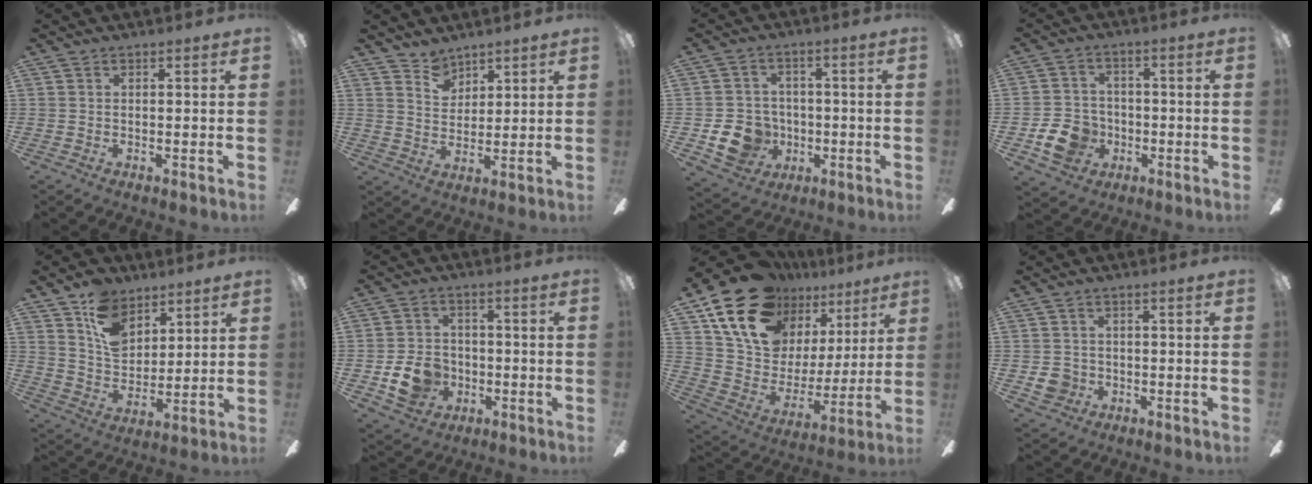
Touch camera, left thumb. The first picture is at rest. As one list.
[{"total": 5.6, "force": [4.8, 2.9, 0.3], "torque": [-0.009, -0.025, 0.090]}, {"total": 10.8, "force": [-3.0, 9.3, 4.6], "torque": [-0.102, 0.024, -0.049]}, {"total": 9.8, "force": [-3.6, 7.9, 4.5], "torque": [-0.106, 0.024, -0.066]}, {"total": 12.6, "force": [7.6, 8.2, 5.7], "torque": [-0.099, -0.030, 0.146]}, {"total": 9.9, "force": [-3.0, 8.2, 4.7], "torque": [-0.105, 0.018, -0.057]}, {"total": 20.3, "force": [14.6, 11.5, 8.1], "torque": [-0.157, -0.091, 0.272]}, {"total": 4.4, "force": [-0.8, 4.1, 1.4], "torque": [-0.017, 0.003, -0.016]}]